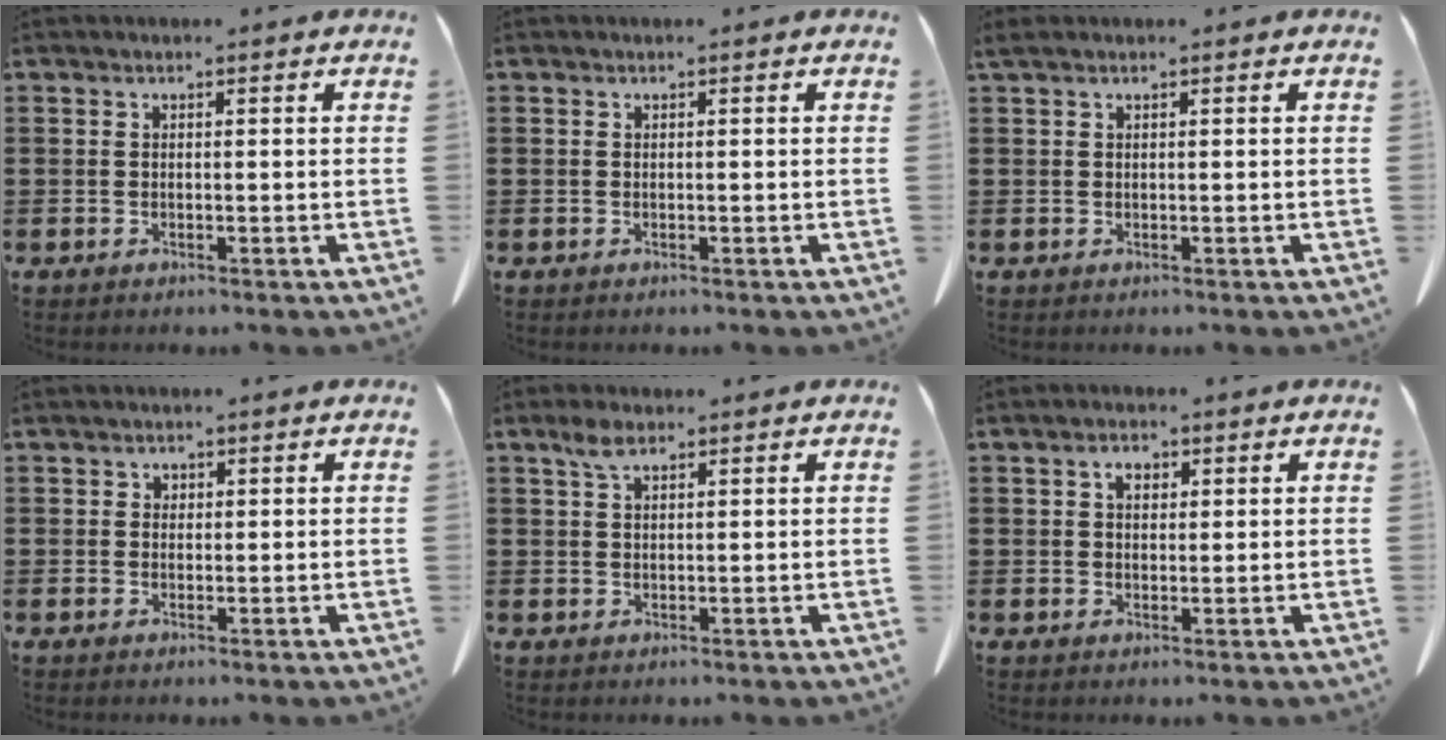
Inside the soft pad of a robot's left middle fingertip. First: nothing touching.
{"total": 0.0}
{"total": 0.7, "force": [0.4, 0.1, 0.5], "torque": [-0.012, -0.001, 0.010]}
{"total": 0.8, "force": [0.6, 0.5, 0.2], "torque": [-0.006, -0.001, 0.013]}
{"total": 3.0, "force": [1.8, 1.2, 2.0], "torque": [-0.045, 0.004, 0.034]}
{"total": 2.6, "force": [1.2, 1.5, 1.7], "torque": [-0.024, -0.001, 0.019]}